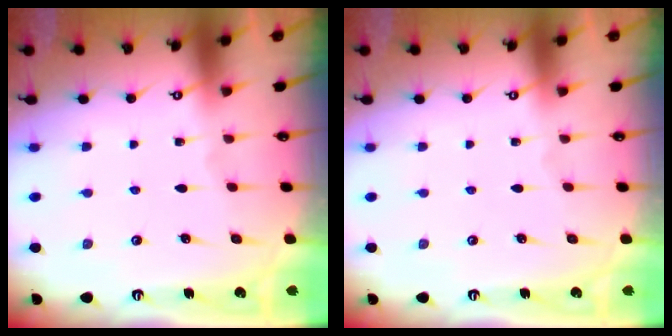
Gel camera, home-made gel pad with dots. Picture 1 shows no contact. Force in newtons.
{"total": 0.0}